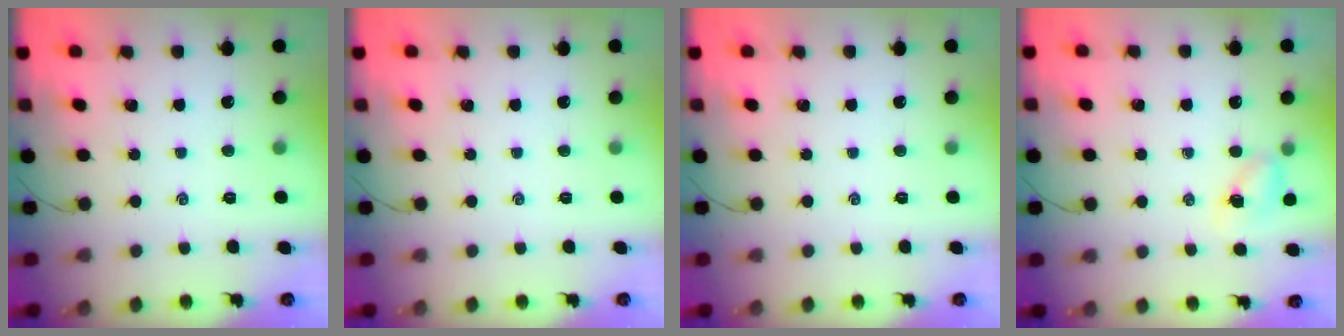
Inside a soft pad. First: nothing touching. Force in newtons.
{"total": 0.0}
{"total": 0.0}
{"total": 4.6, "press": 4.6, "slide": 0.5}